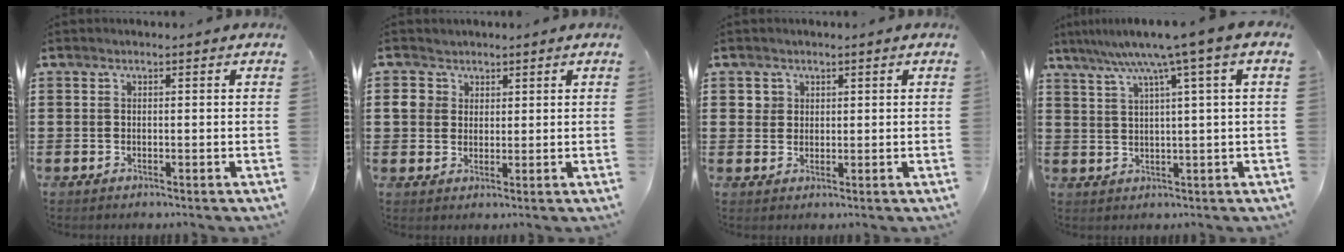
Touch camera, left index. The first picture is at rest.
{"total": 4.1, "force": [1.7, 3.7, 0.6], "torque": [-0.032, 0.014, 0.029]}
{"total": 2.0, "force": [1.0, 1.7, 0.1], "torque": [-0.009, 0.006, 0.019]}
{"total": 6.9, "force": [3.6, -0.7, 5.8], "torque": [-0.124, -0.014, 0.056]}